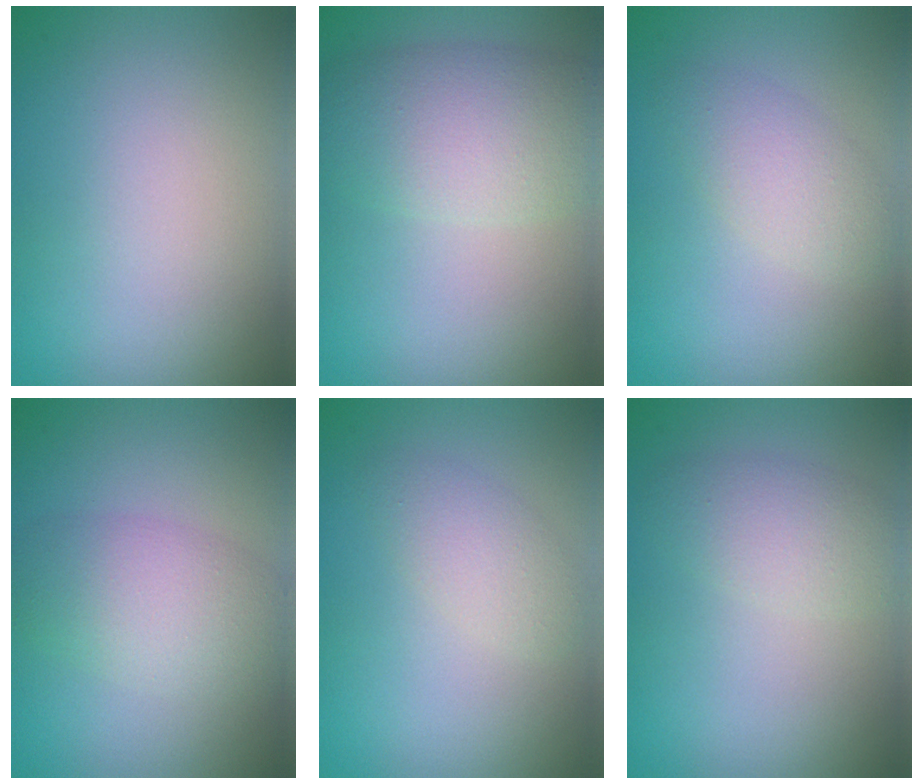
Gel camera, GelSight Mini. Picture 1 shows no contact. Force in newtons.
{"total": 5.7, "press": 5.7, "slide": 0.2}
{"total": 2.7, "press": 2.7, "slide": 0.1}
{"total": 4.6, "press": 4.6, "slide": 0.1}
{"total": 2.1, "press": 2.1, "slide": 0.2}
{"total": 2.7, "press": 2.7, "slide": 0.0}